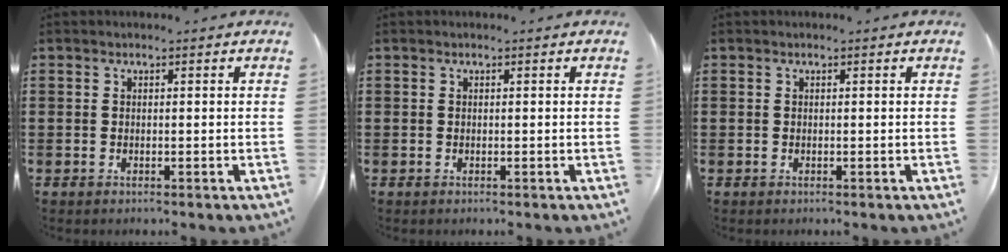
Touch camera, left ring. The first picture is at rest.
{"total": 0.0}
{"total": 0.0}